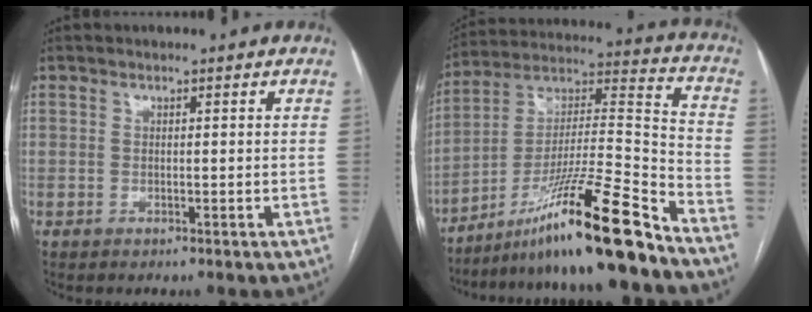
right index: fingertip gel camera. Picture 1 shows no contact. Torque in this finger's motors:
{"motor_torque": [1.11, -1.03, 0.49, 0.21]}